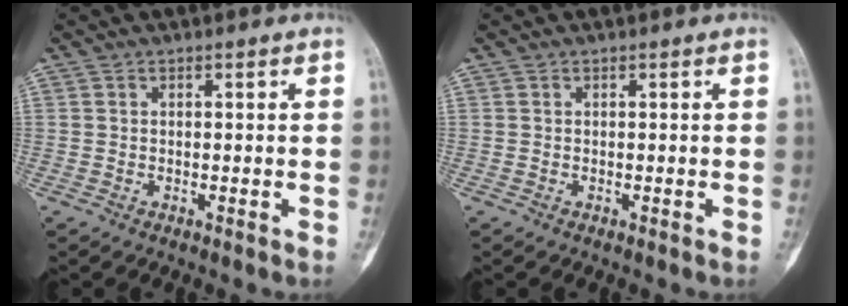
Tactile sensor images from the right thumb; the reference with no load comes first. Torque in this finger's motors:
{"motor_torque": [0.00, 0.00, 0.00, 0.00, 0.00]}